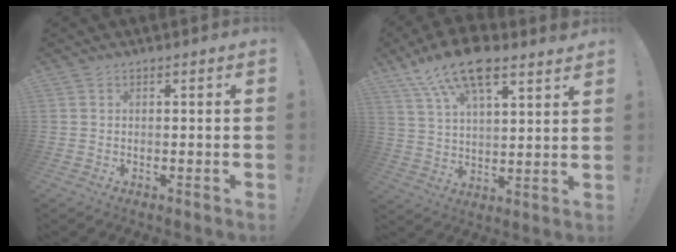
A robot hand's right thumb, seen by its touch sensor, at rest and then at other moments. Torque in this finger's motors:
{"motor_torque": [1.89, 2.02, 0.70, 0.43, 0.21]}